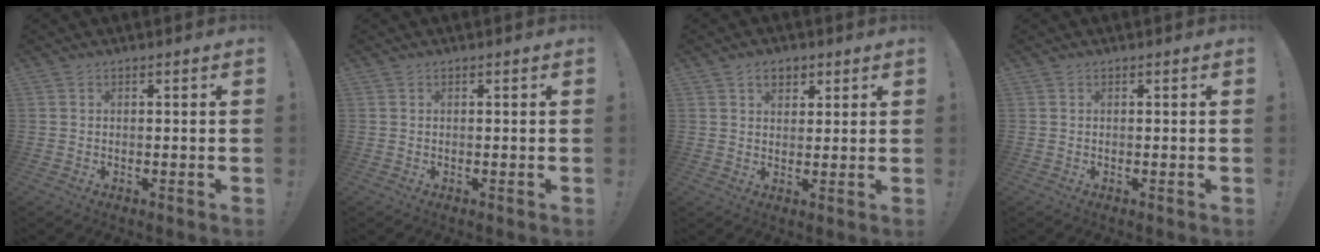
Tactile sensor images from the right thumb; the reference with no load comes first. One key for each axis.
{"total": 0.0}
{"total": 4.6, "fx": 2.4, "fy": 3.3, "fz": 2.1, "tx": -0.021, "ty": -0.006, "tz": 0.042}
{"total": 0.0}